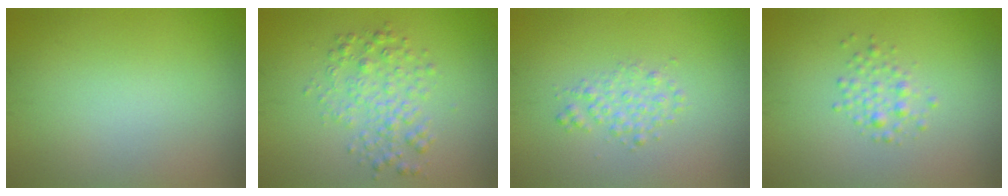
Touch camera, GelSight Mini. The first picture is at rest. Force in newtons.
{"total": 3.1, "press": 3.1, "slide": 0.0}
{"total": 1.7, "press": 1.7, "slide": 0.0}
{"total": 1.6, "press": 1.6, "slide": 0.0}